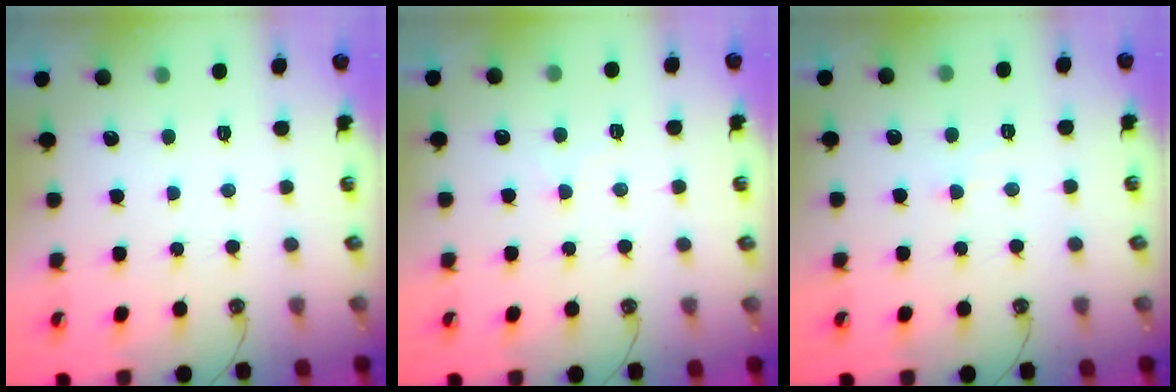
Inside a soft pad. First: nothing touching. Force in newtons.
{"total": 1.3, "press": 1.2, "slide": 0.3}
{"total": 0.9, "press": 0.8, "slide": 0.3}